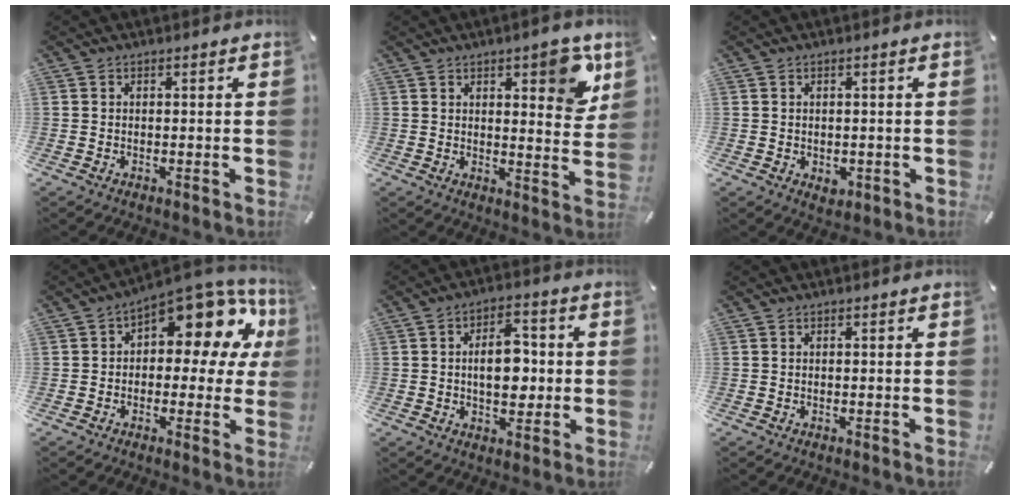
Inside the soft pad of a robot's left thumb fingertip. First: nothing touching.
{"total": 9.5, "force": [5.3, 3.7, 7.0], "torque": [-0.078, -0.027, 0.084]}
{"total": 2.2, "force": [-0.6, 1.8, 1.1], "torque": [-0.010, 0.000, -0.011]}
{"total": 13.5, "force": [7.5, 6.7, 9.0], "torque": [-0.121, -0.066, 0.126]}
{"total": 9.8, "force": [0.0, 6.1, 7.6], "torque": [-0.122, 0.002, -0.005]}
{"total": 0.0}